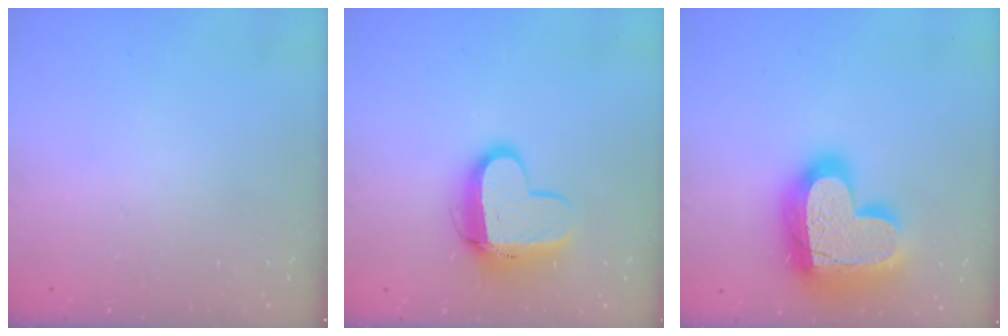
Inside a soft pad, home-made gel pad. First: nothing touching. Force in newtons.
{"total": 11.6, "press": 11.5, "slide": 1.2}
{"total": 26.4, "press": 26.3, "slide": 2.0}